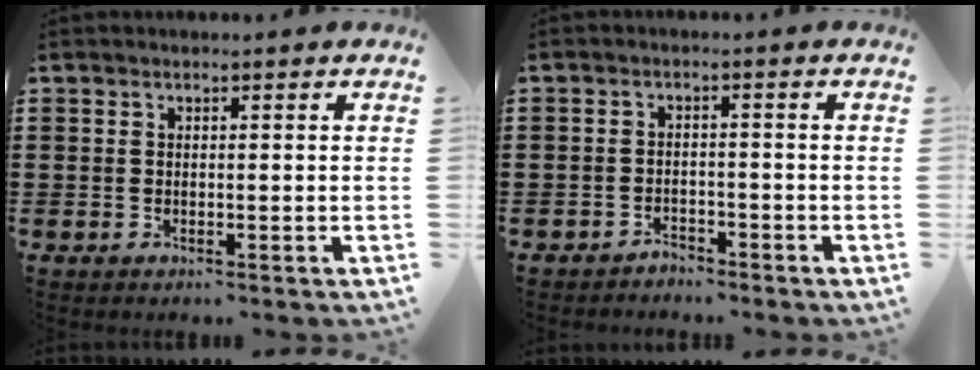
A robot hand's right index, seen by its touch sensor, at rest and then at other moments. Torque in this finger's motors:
{"motor_torque": [1.41, 0.73, 0.01, -0.03]}